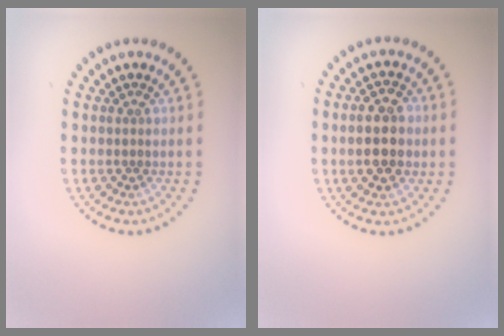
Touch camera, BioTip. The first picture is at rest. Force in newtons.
{"total": 4.5, "press": 4.5, "slide": 0.0}